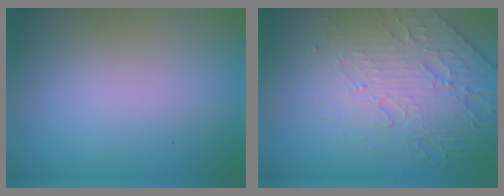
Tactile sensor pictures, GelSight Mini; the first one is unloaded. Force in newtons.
{"total": 5.5, "press": 4.7, "slide": 2.9}